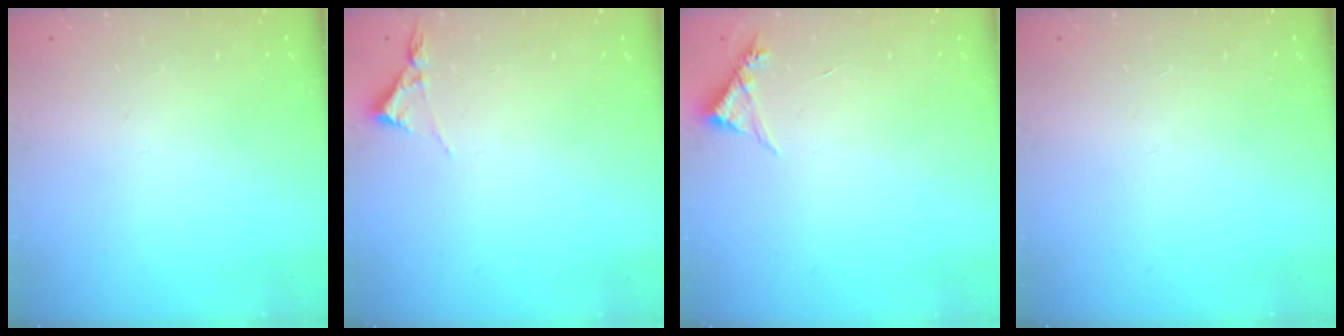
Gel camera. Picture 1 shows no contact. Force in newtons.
{"total": 3.2, "press": 3.2, "slide": 0.5}
{"total": 4.3, "press": 4.2, "slide": 0.4}
{"total": 0.0}